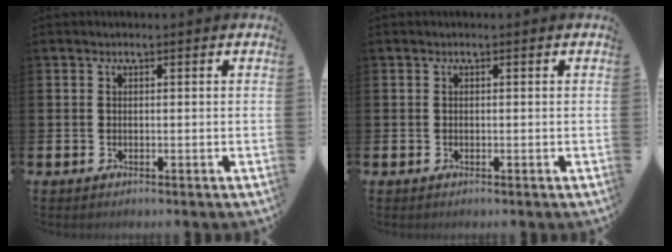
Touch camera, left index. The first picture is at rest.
{"total": 0.0}